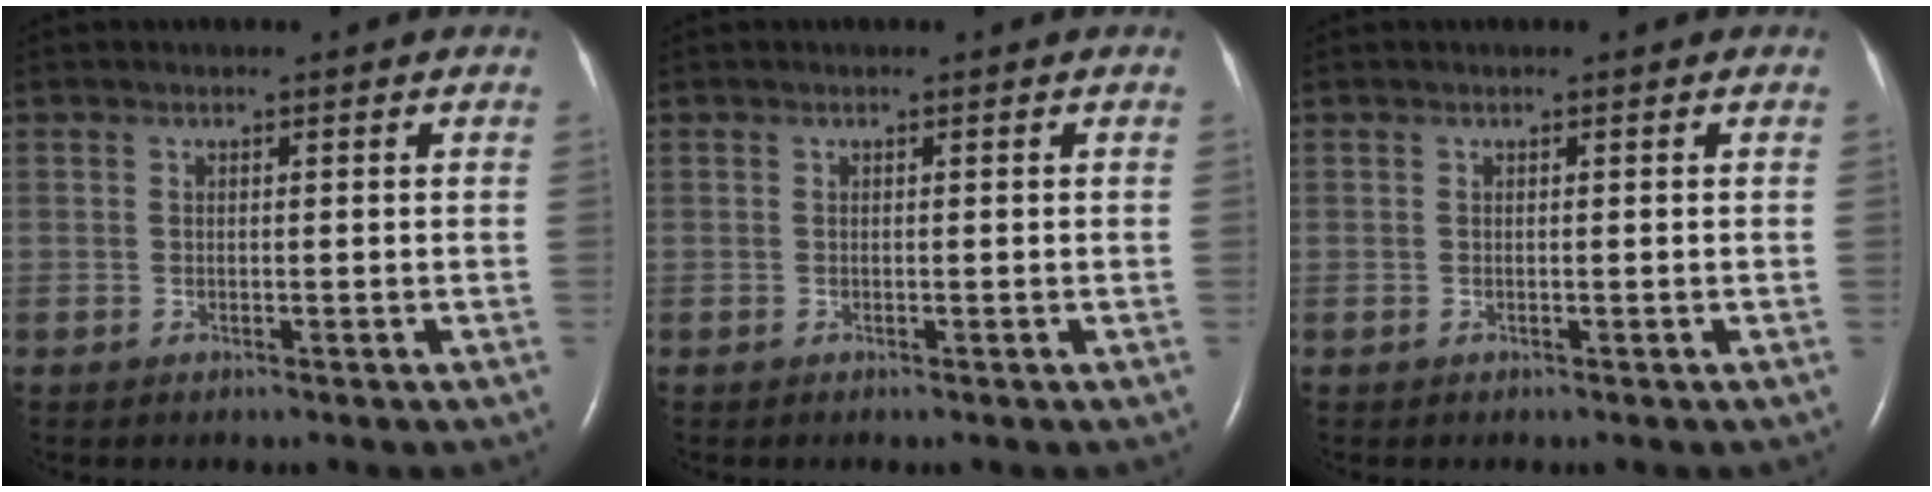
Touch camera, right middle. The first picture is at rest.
{"total": 0.0}
{"total": 0.0}